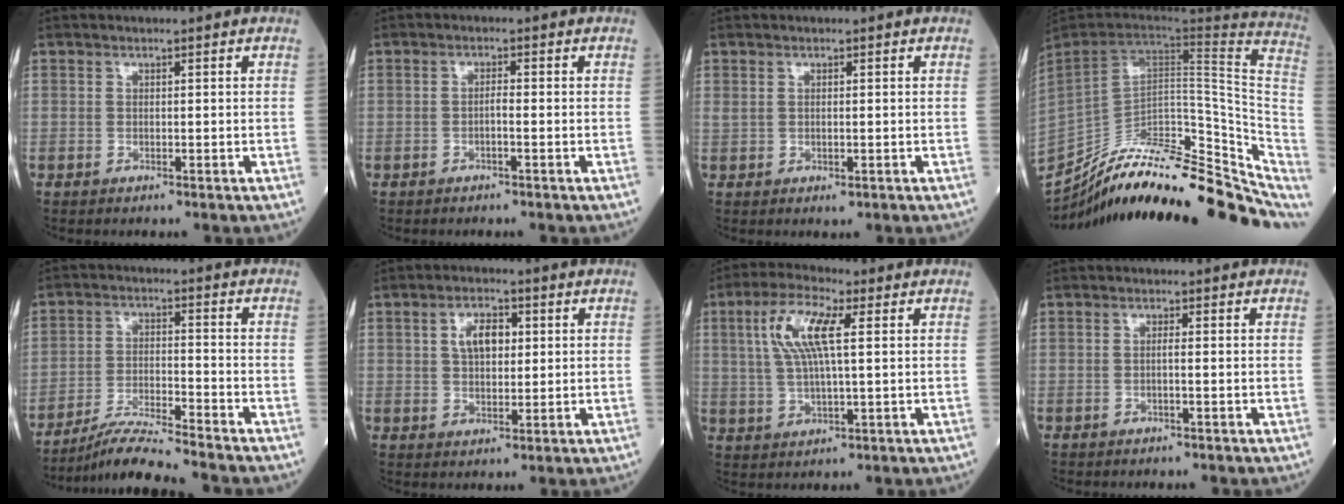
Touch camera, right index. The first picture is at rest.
{"total": 1.1, "force": [-0.3, 0.1, 1.1], "torque": [-0.021, 0.003, -0.004]}
{"total": 1.6, "force": [0.4, 0.7, 1.4], "torque": [-0.038, 0.005, 0.018]}
{"total": 30.7, "force": [-25.3, 8.5, 15.2], "torque": [-0.170, -0.005, -0.353]}
{"total": 8.2, "force": [-7.6, -1.3, 2.9], "torque": [-0.055, -0.018, -0.140]}
{"total": 5.2, "force": [1.4, 2.7, 4.2], "torque": [-0.076, 0.010, 0.026]}
{"total": 9.1, "force": [2.5, 2.0, 8.5], "torque": [-0.181, 0.013, 0.050]}
{"total": 0.6, "force": [0.2, -0.1, 0.6], "torque": [-0.014, 0.001, 0.004]}